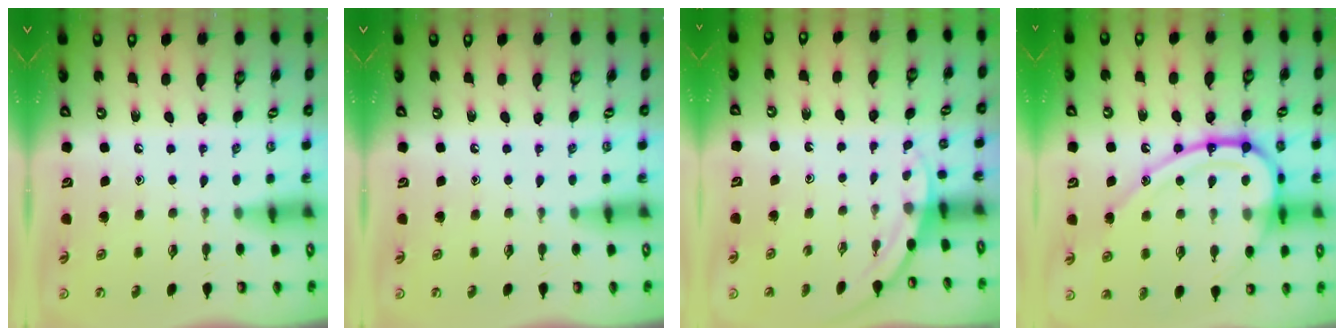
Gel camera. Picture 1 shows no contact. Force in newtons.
{"total": 0.0}
{"total": 2.6, "press": 2.6, "slide": 0.1}
{"total": 23.4, "press": 23.3, "slide": 2.2}